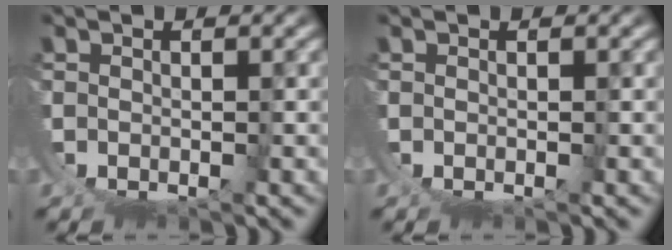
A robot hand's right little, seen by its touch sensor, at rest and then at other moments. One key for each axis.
{"total": 0.0}